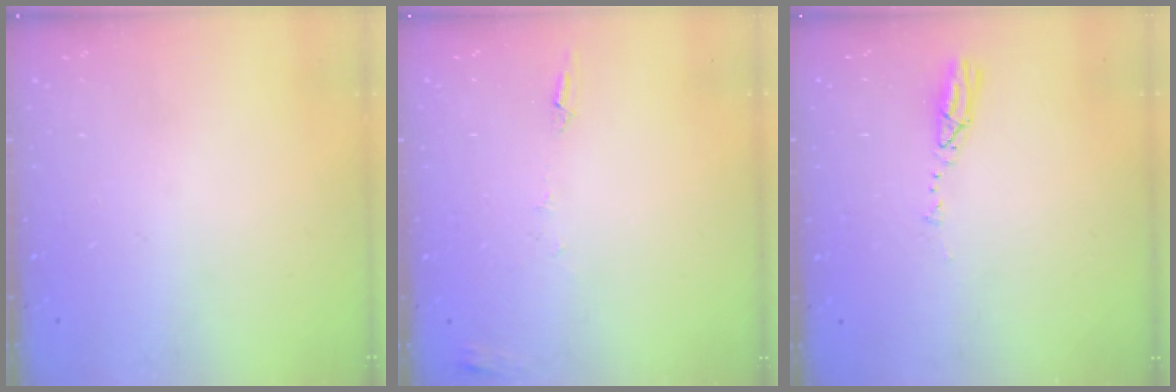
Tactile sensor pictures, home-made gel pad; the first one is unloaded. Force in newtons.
{"total": 6.0, "press": 6.0, "slide": 0.6}
{"total": 3.7, "press": 3.7, "slide": 0.4}